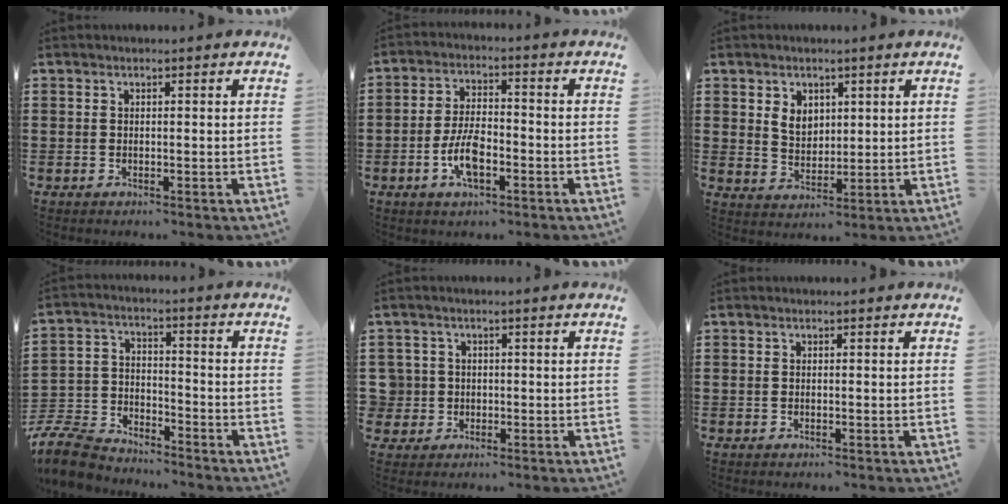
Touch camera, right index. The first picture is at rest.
{"total": 6.9, "force": [-2.5, 3.2, 5.6], "torque": [-0.129, 0.001, -0.052]}
{"total": 4.1, "force": [1.8, 3.1, 1.9], "torque": [-0.041, 0.006, 0.031]}
{"total": 8.4, "force": [-8.0, 2.0, 1.7], "torque": [-0.056, 0.012, -0.163]}
{"total": 3.3, "force": [-0.3, 3.2, 0.3], "torque": [-0.030, 0.008, -0.011]}
{"total": 0.0}